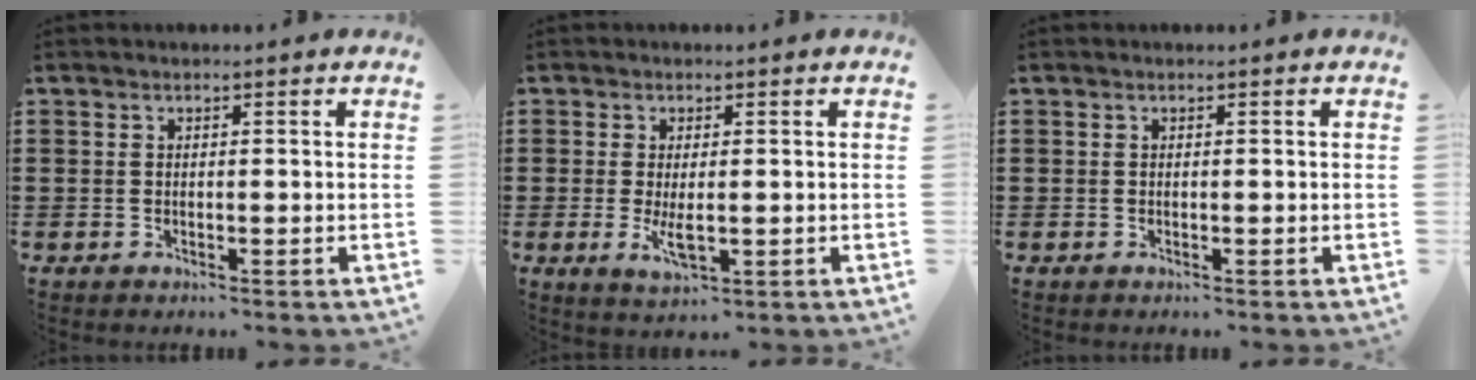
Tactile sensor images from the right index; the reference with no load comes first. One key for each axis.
{"total": 3.5, "fx": -0.3, "fy": 1.3, "fz": 3.2, "tx": -0.063, "ty": -0.001, "tz": -0.007}
{"total": 0.0}